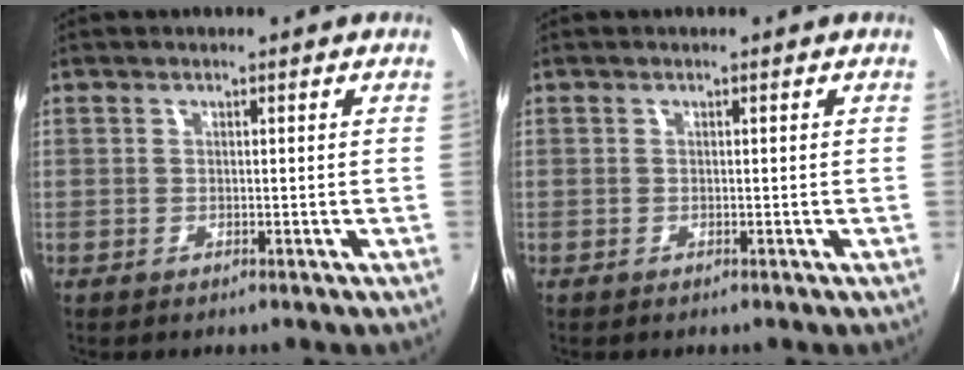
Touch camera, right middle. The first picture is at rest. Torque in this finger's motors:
{"motor_torque": [1.05, -1.09, -0.48, -0.21]}